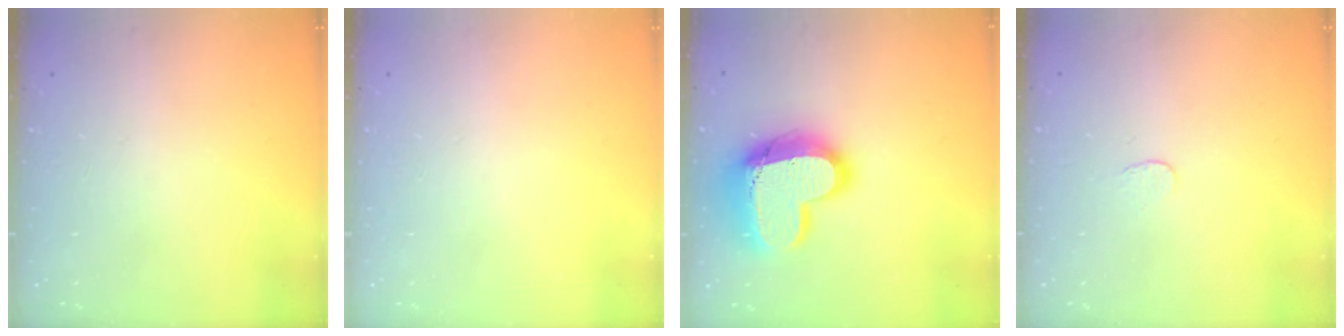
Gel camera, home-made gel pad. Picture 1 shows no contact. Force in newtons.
{"total": 0.0}
{"total": 23.1, "press": 23.0, "slide": 1.7}
{"total": 3.0, "press": 3.0, "slide": 0.2}